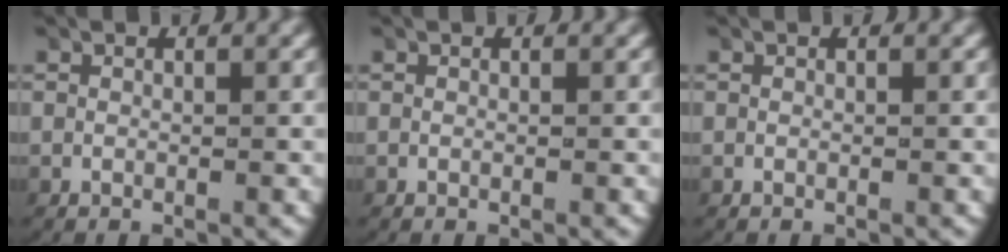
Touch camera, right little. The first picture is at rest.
{"total": 0.0}
{"total": 0.0}